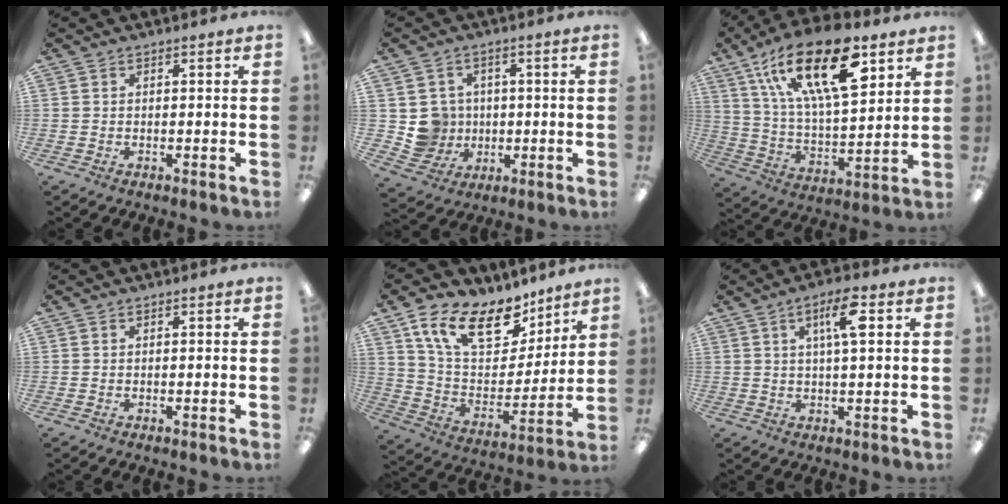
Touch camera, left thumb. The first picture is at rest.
{"total": 7.2, "force": [0.6, 7.1, 0.8], "torque": [-0.031, 0.003, 0.023]}
{"total": 24.8, "force": [12.9, 10.3, 18.4], "torque": [-0.322, -0.063, 0.213]}
{"total": 0.0}
{"total": 19.0, "force": [12.1, 10.0, 10.8], "torque": [-0.197, -0.058, 0.218]}
{"total": 7.9, "force": [3.0, 2.2, 6.9], "torque": [-0.118, -0.002, 0.044]}